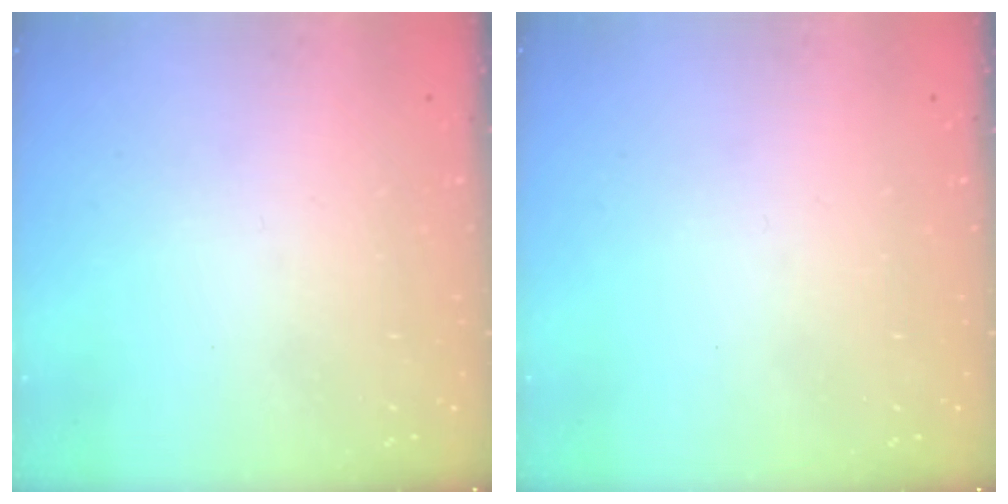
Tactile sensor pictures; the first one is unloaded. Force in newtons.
{"total": 0.0}